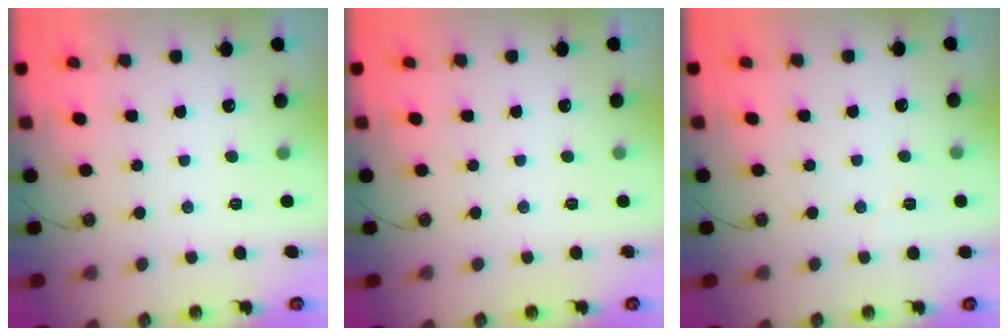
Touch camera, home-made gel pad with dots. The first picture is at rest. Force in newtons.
{"total": 0.0}
{"total": 2.5, "press": 2.3, "slide": 0.9}